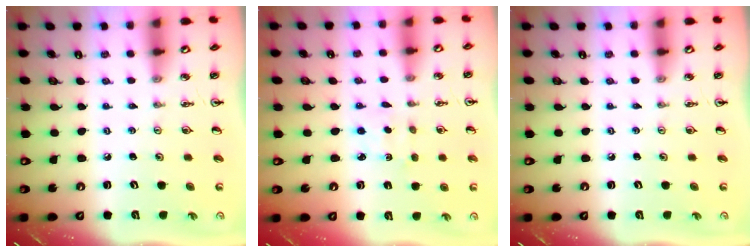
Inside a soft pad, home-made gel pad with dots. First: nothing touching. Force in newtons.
{"total": 2.1, "press": 2.0, "slide": 0.6}
{"total": 0.0}